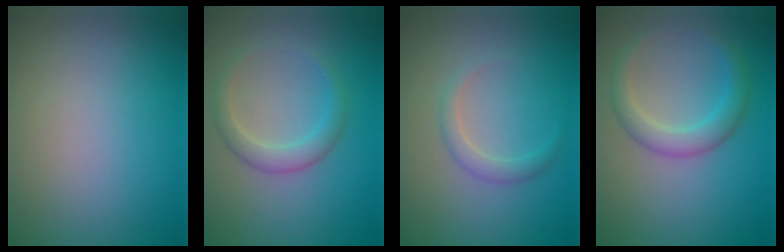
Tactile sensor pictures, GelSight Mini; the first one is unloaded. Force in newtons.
{"total": 2.3, "press": 2.3, "slide": 0.1}
{"total": 1.6, "press": 1.6, "slide": 0.1}
{"total": 2.8, "press": 2.8, "slide": 0.1}